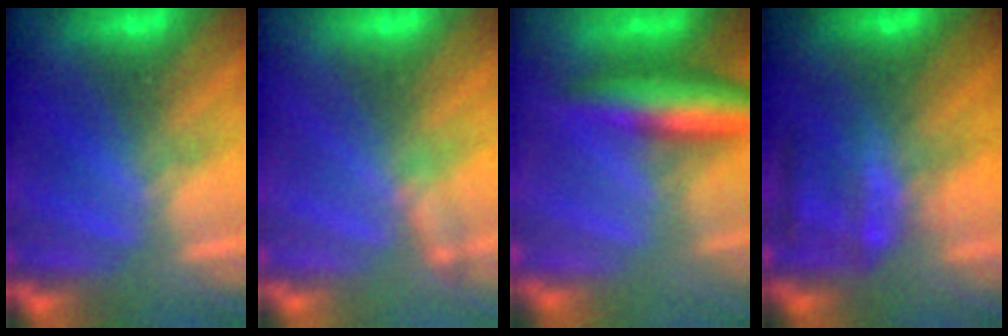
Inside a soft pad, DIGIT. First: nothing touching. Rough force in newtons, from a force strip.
{"total": 2.2}
{"total": 5.7}
{"total": 7.1}